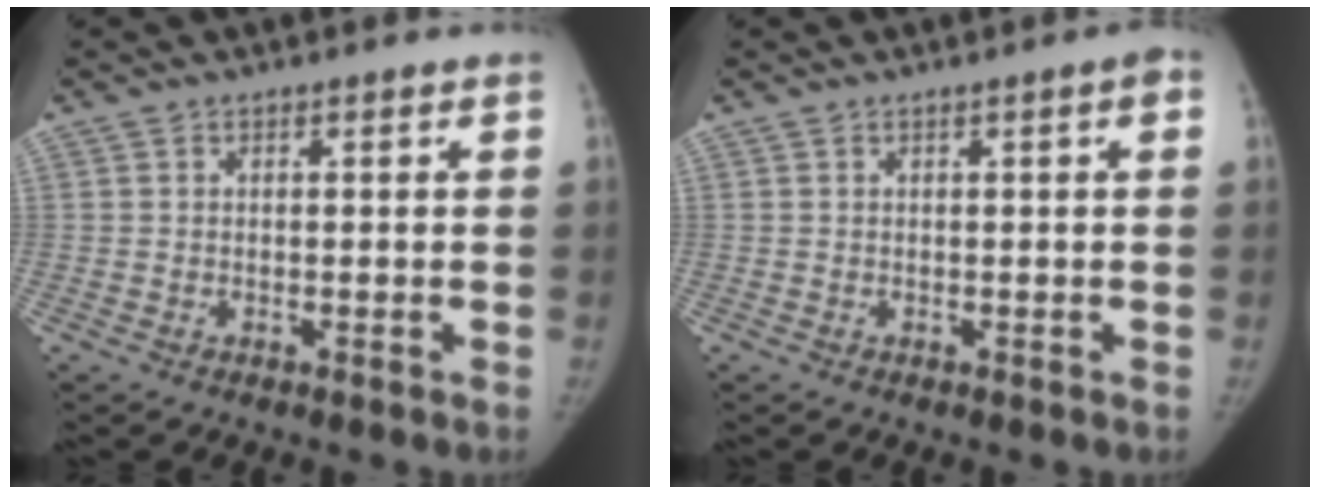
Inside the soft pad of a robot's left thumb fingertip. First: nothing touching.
{"total": 1.3, "force": [0.2, 0.2, 1.3], "torque": [-0.021, 0.004, 0.001]}